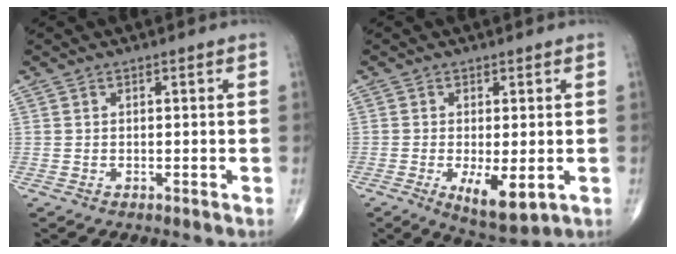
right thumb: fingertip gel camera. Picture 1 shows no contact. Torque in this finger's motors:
{"motor_torque": [0.12, 0.03, 0.05, -0.09, 0.17]}